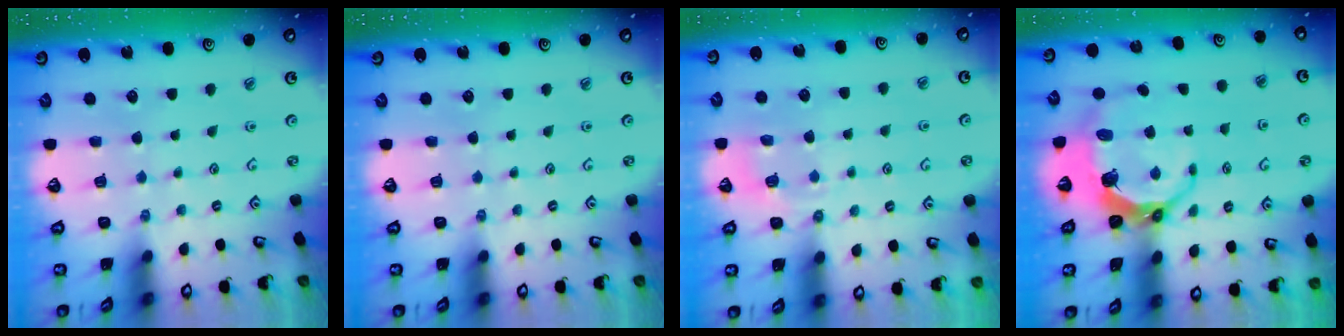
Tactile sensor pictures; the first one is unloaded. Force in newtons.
{"total": 0.0}
{"total": 5.5, "press": 5.3, "slide": 1.5}
{"total": 9.4, "press": 8.0, "slide": 5.0}